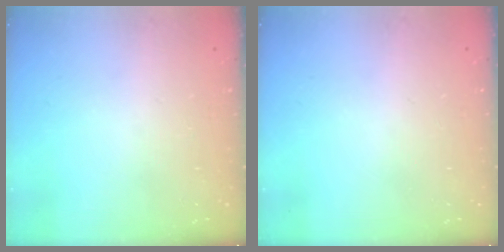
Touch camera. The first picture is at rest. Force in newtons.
{"total": 0.0}